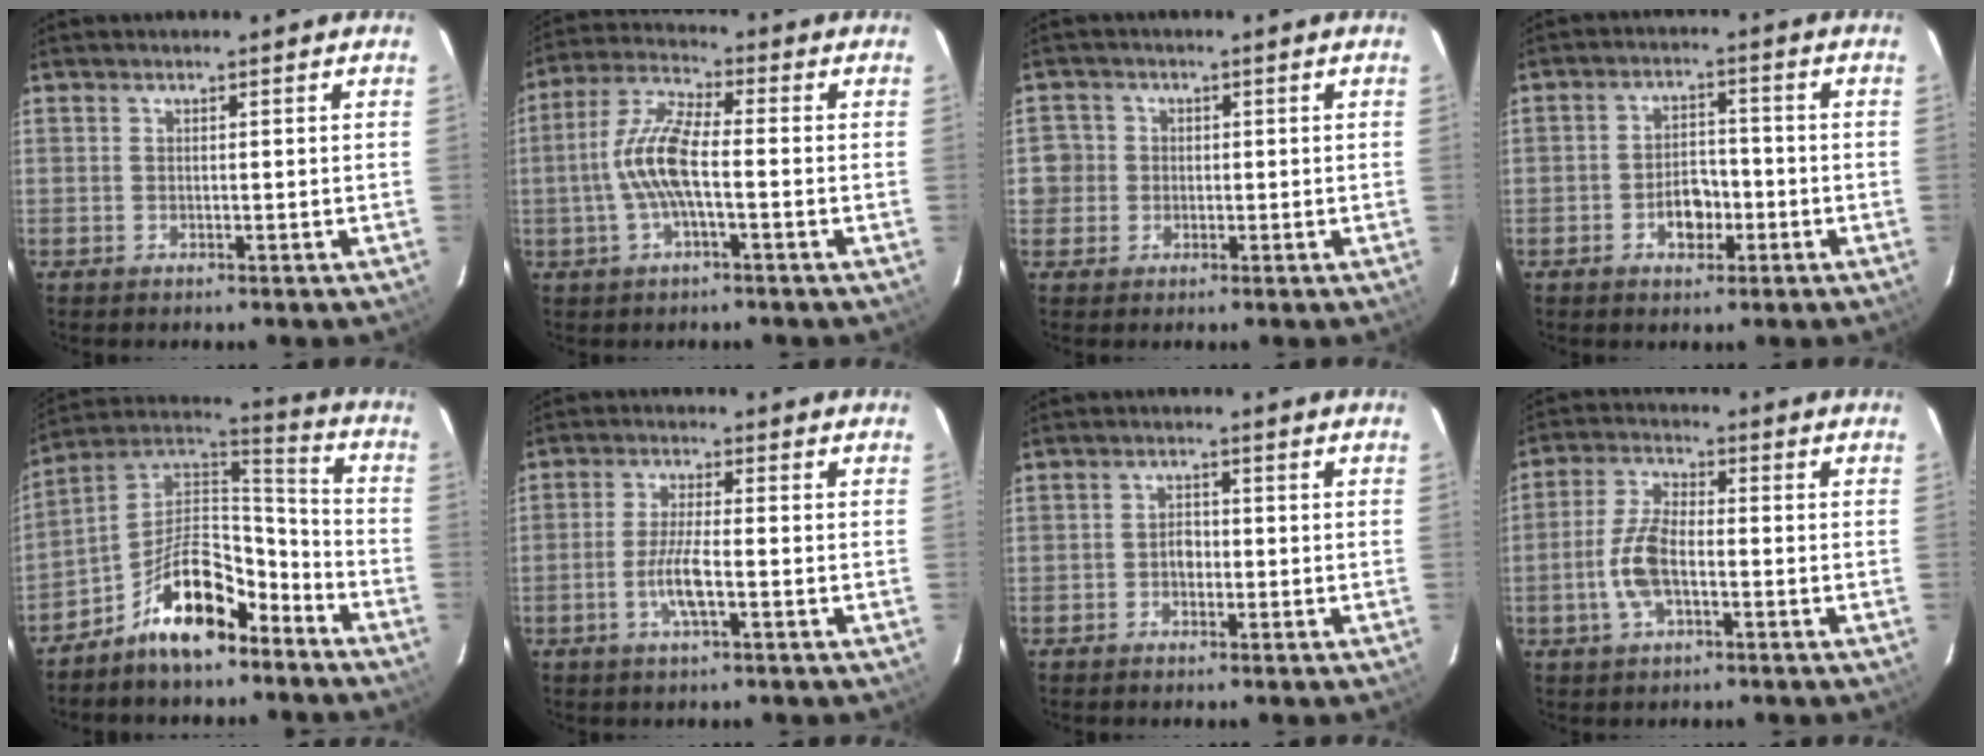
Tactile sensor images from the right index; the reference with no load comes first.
{"total": 9.4, "force": [-1.5, 2.3, 9.0], "torque": [-0.194, 0.011, -0.032]}
{"total": 4.2, "force": [-0.5, 4.1, 0.6], "torque": [0.002, 0.026, -0.004]}
{"total": 5.3, "force": [-2.3, 3.4, 3.3], "torque": [-0.059, 0.012, -0.031]}
{"total": 15.3, "force": [-9.1, 7.1, 10.1], "torque": [-0.194, 0.035, -0.157]}
{"total": 5.3, "force": [-1.9, 0.5, 4.9], "torque": [-0.097, -0.002, -0.037]}
{"total": 1.9, "force": [-0.6, 1.5, 1.0], "torque": [-0.016, 0.008, -0.012]}
{"total": 7.7, "force": [-2.2, 3.4, 6.6], "torque": [-0.140, 0.008, -0.042]}